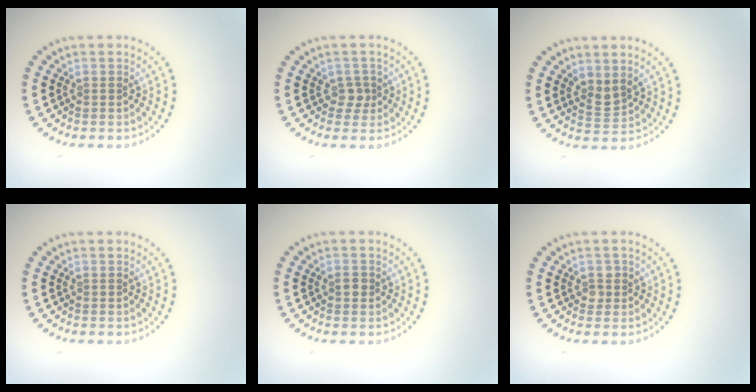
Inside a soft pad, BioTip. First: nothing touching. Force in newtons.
{"total": 1.4, "press": 1.2, "slide": 0.8}
{"total": 1.9, "press": 1.4, "slide": 1.3}
{"total": 0.0}
{"total": 0.8, "press": 0.8, "slide": 0.2}
{"total": 1.0, "press": 1.0, "slide": 0.2}